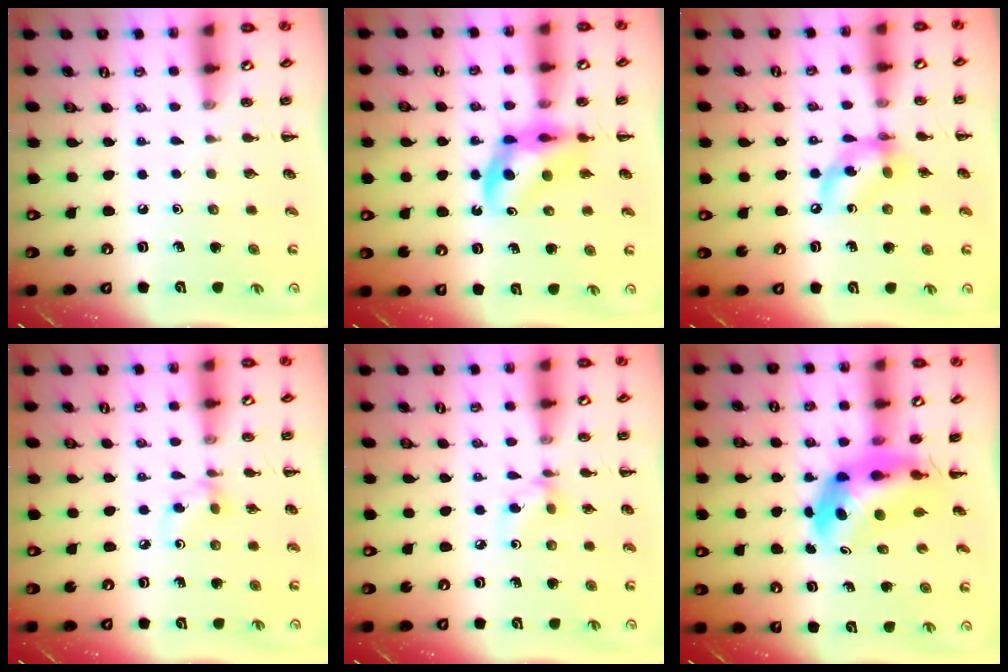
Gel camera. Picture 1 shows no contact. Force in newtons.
{"total": 8.7, "press": 8.2, "slide": 2.8}
{"total": 10.9, "press": 10.6, "slide": 2.1}
{"total": 3.7, "press": 3.7, "slide": 0.6}
{"total": 3.0, "press": 2.8, "slide": 1.1}
{"total": 6.6, "press": 6.2, "slide": 2.2}